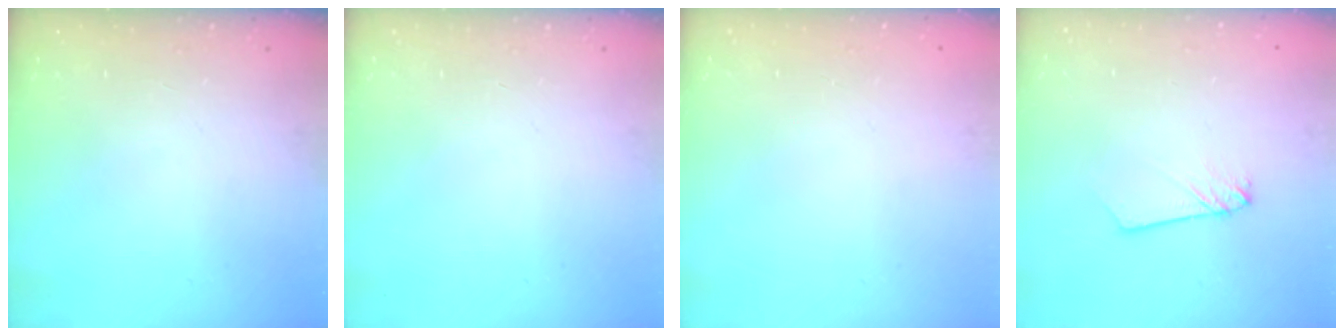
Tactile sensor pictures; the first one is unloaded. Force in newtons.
{"total": 0.0}
{"total": 0.0}
{"total": 2.2, "press": 2.2, "slide": 0.1}